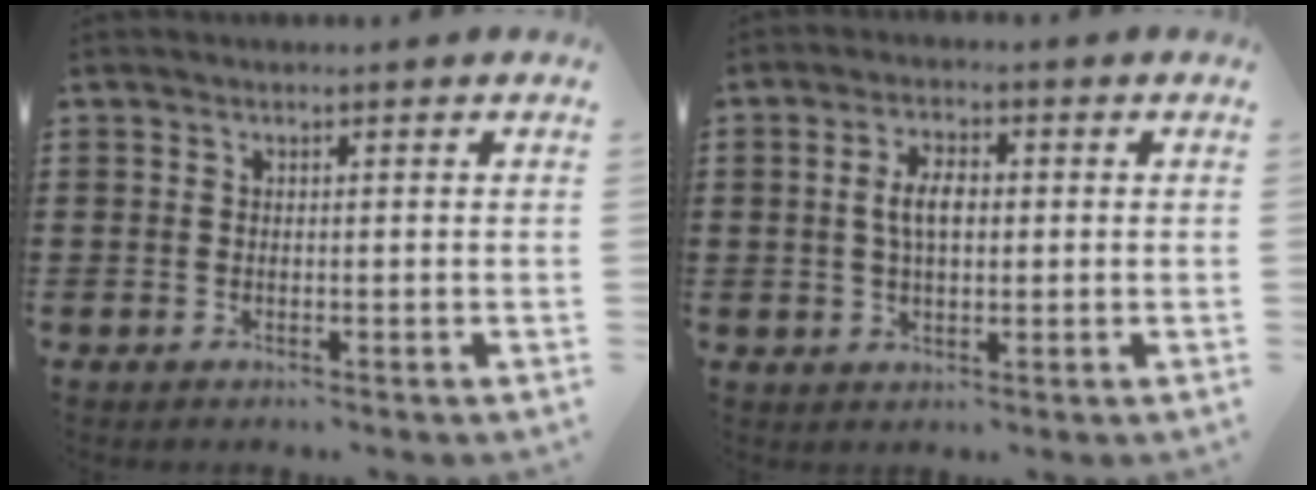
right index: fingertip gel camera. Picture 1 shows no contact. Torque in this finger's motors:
{"motor_torque": [0.21, 0.07, 0.16, 0.11]}